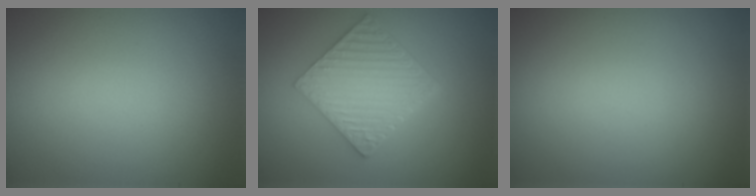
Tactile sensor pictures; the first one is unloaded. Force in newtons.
{"total": 6.4, "press": 4.6, "slide": 4.4}
{"total": 0.0}